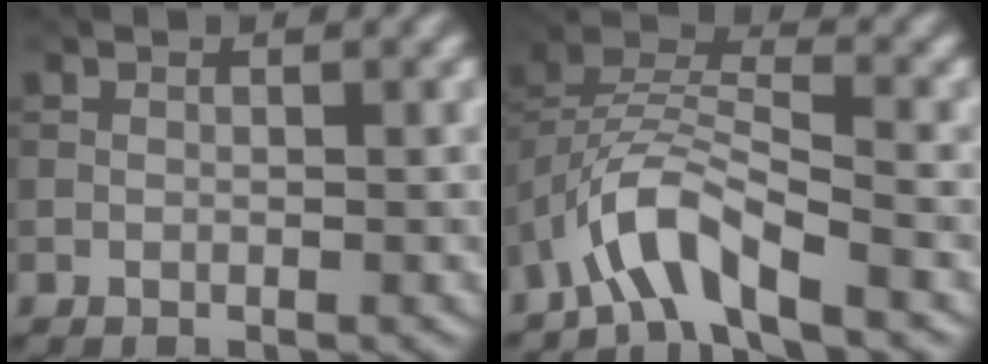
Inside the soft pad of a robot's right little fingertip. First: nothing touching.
{"total": 6.5, "force": [-4.1, 2.1, 4.6], "torque": [-0.084, 0.009, -0.085]}